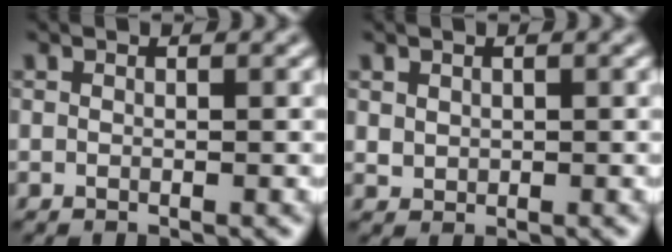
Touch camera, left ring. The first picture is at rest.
{"total": 0.9, "force": [0.4, 0.8, 0.2], "torque": [-0.005, -0.004, 0.014]}